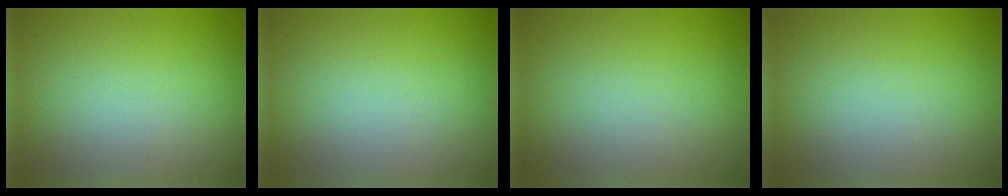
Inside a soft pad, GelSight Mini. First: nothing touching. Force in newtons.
{"total": 0.0}
{"total": 0.0}
{"total": 0.0}